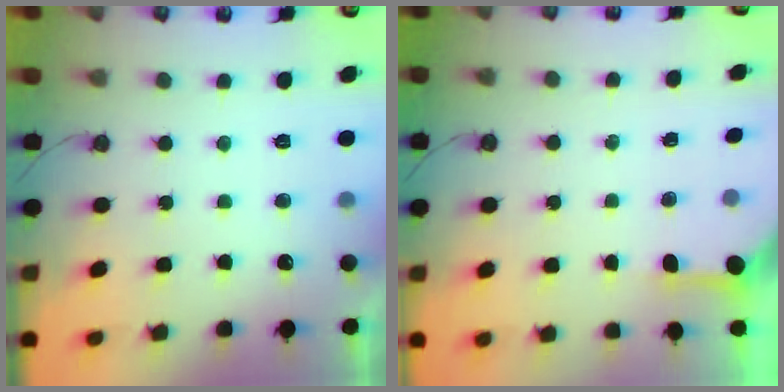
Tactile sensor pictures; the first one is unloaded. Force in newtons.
{"total": 3.1, "press": 3.1, "slide": 0.5}